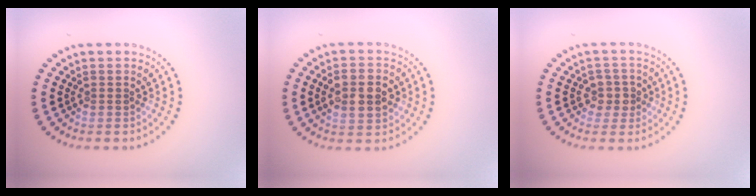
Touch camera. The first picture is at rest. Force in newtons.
{"total": 4.3, "press": 4.3, "slide": 0.3}
{"total": 1.7, "press": 1.6, "slide": 0.5}